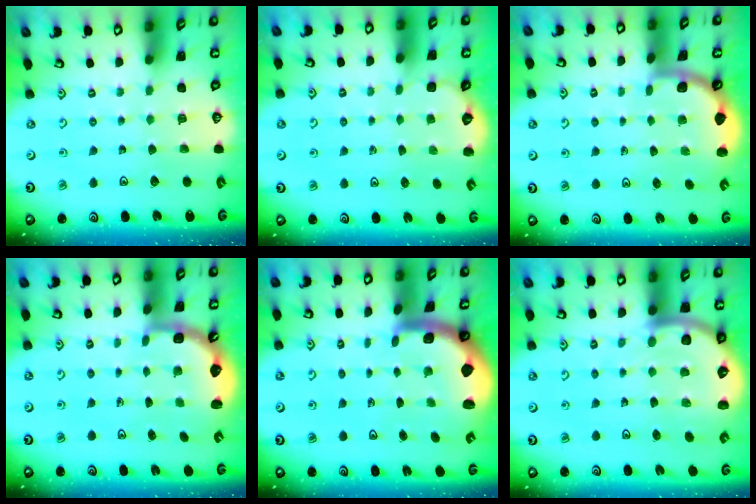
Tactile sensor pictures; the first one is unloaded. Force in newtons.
{"total": 1.6, "press": 0.7, "slide": 1.5}
{"total": 1.9, "press": 1.9, "slide": 0.0}
{"total": 2.5, "press": 2.1, "slide": 1.3}
{"total": 2.6, "press": 2.6, "slide": 0.6}
{"total": 7.3, "press": 7.2, "slide": 1.1}